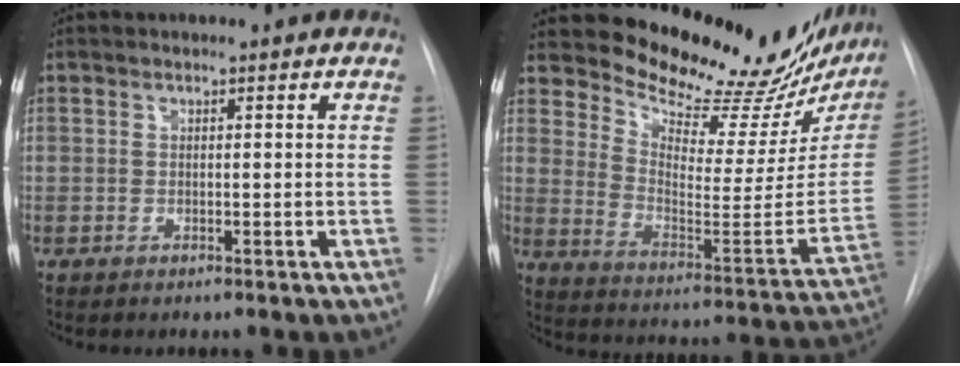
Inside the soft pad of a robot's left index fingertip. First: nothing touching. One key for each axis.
{"total": 26.0, "fx": 23.4, "fy": 6.5, "fz": 9.4, "tx": -0.150, "ty": -0.091, "tz": 0.304}